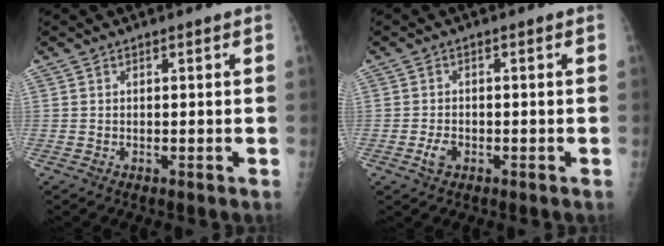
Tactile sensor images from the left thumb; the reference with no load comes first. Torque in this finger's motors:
{"motor_torque": [-0.13, 0.07, 0.08, 0.00, 0.00]}